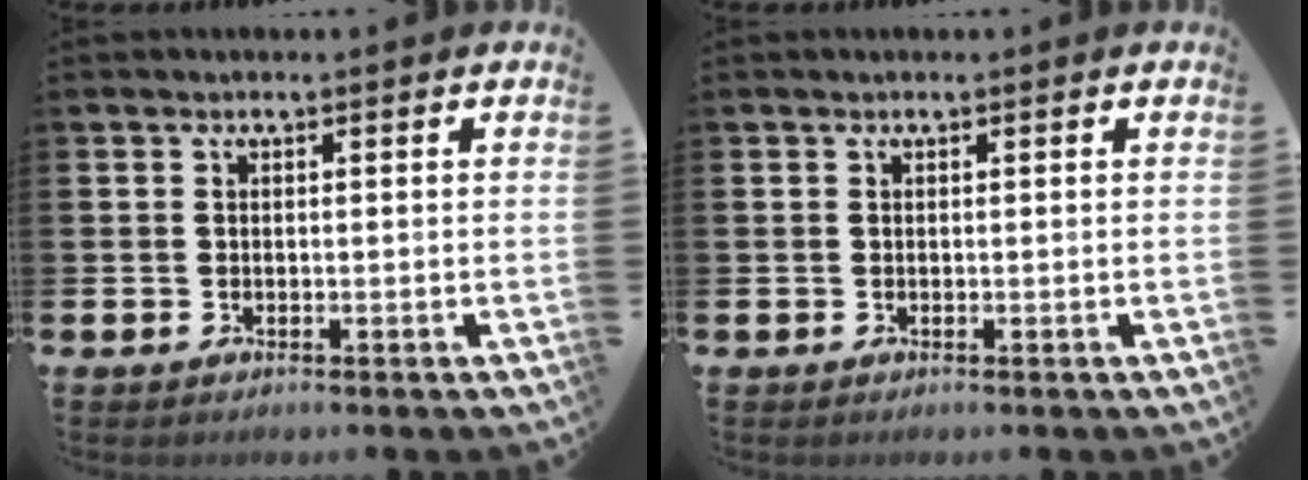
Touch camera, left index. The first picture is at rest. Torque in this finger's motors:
{"motor_torque": [0.14, 0.01, -0.05, 0.01]}